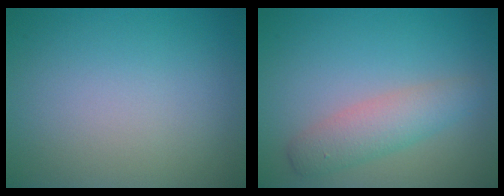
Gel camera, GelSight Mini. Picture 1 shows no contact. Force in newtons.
{"total": 3.3, "press": 3.3, "slide": 0.1}